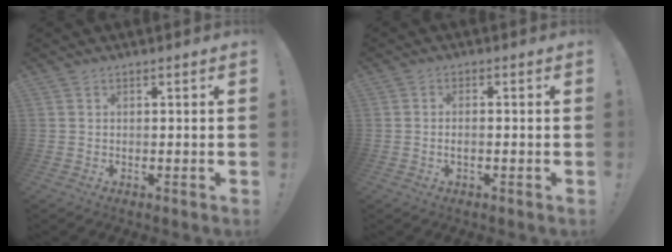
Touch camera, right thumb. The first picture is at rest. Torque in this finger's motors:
{"motor_torque": [-0.20, 0.01, -0.14, 0.17, 0.08]}